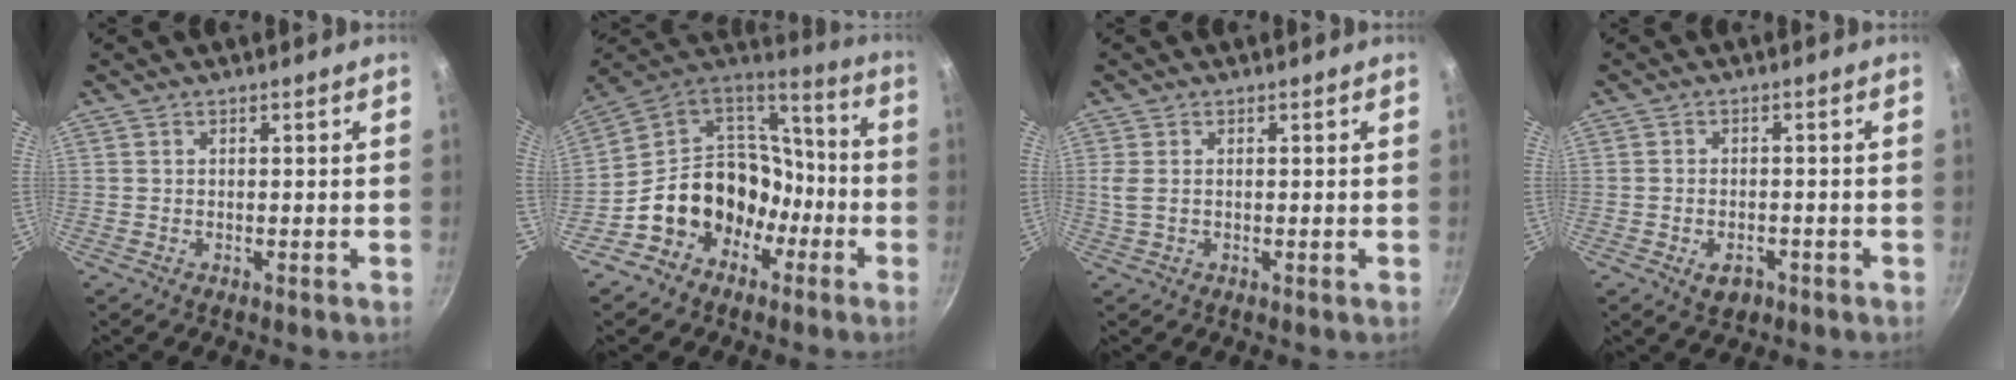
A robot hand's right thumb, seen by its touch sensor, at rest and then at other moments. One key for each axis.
{"total": 17.8, "fx": -6.9, "fy": 14.1, "fz": 8.4, "tx": -0.099, "ty": 0.097, "tz": -0.122}
{"total": 2.1, "fx": 0.1, "fy": 1.1, "fz": 1.8, "tx": -0.054, "ty": -0.003, "tz": 0.004}
{"total": 3.5, "fx": -1.7, "fy": 2.2, "fz": 2.1, "tx": -0.031, "ty": 0.008, "tz": -0.023}